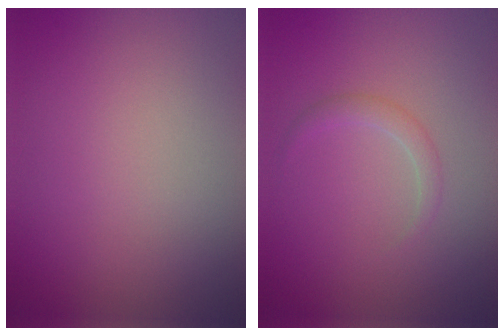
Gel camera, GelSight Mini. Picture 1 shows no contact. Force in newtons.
{"total": 0.7, "press": 0.7, "slide": 0.1}